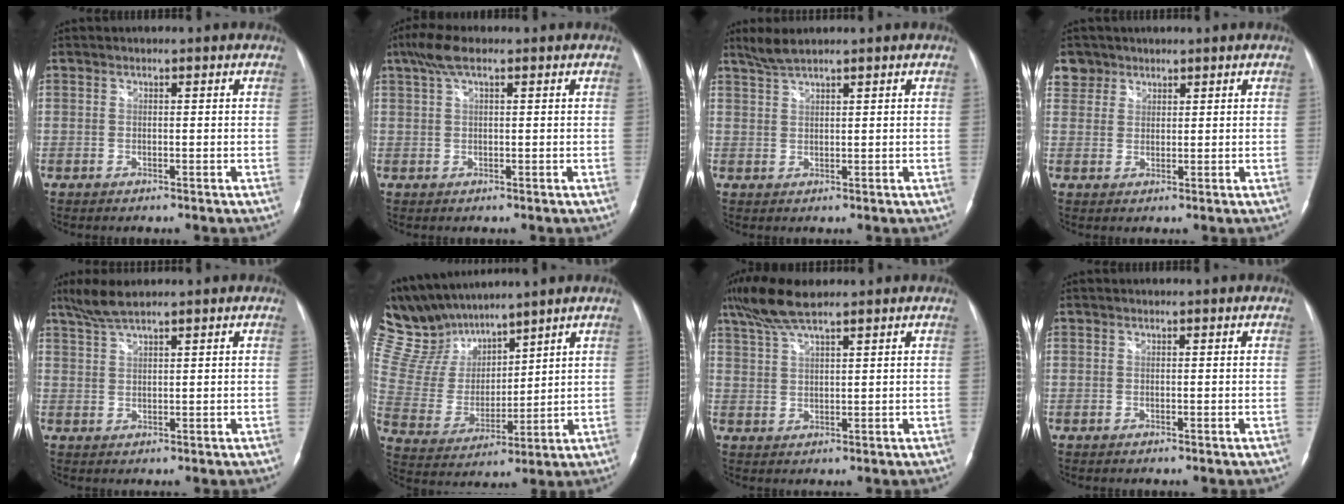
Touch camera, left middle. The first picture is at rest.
{"total": 4.3, "force": [2.6, 1.1, 3.3], "torque": [-0.079, 0.025, 0.050]}
{"total": 2.8, "force": [2.5, -0.1, 1.2], "torque": [-0.037, 0.008, 0.054]}
{"total": 3.4, "force": [2.3, 2.5, -0.4], "torque": [0.018, 0.006, 0.042]}
{"total": 3.9, "force": [3.3, 0.0, 2.1], "torque": [-0.056, 0.010, 0.069]}
{"total": 12.9, "force": [11.7, 3.9, 3.9], "torque": [-0.102, 0.021, 0.240]}
{"total": 7.0, "force": [5.5, 0.7, 4.2], "torque": [-0.096, 0.022, 0.105]}
{"total": 0.0}